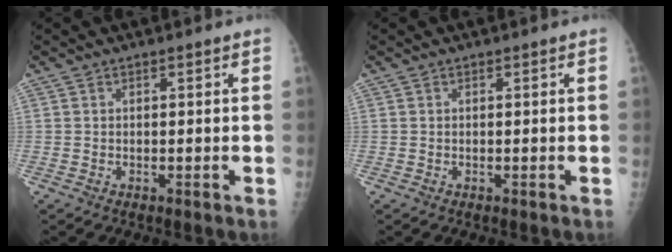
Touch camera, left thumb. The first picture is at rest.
{"total": 0.0}